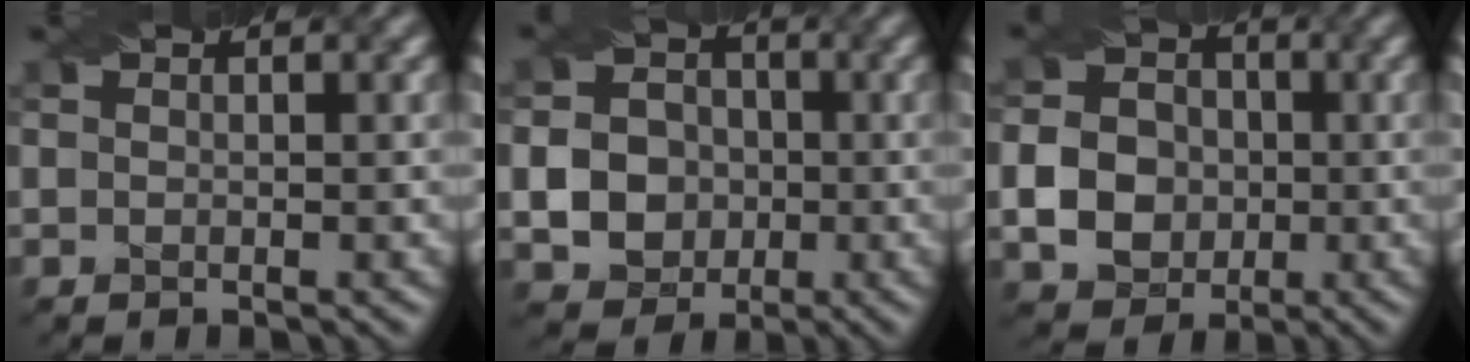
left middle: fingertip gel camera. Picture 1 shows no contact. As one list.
[{"total": 6.9, "force": [-1.4, 6.3, 2.5], "torque": [-0.048, 0.001, -0.041]}, {"total": 5.3, "force": [-1.1, 4.7, 2.3], "torque": [-0.043, 0.000, -0.033]}]